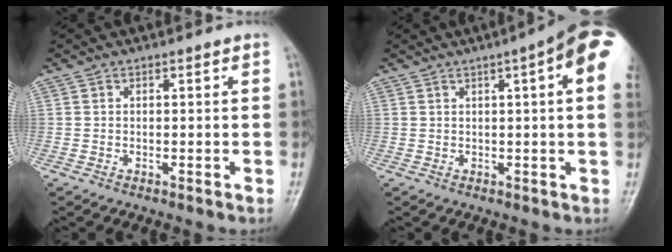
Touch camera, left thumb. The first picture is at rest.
{"total": 11.7, "force": [4.0, 1.8, 10.8], "torque": [-0.129, 0.009, 0.041]}